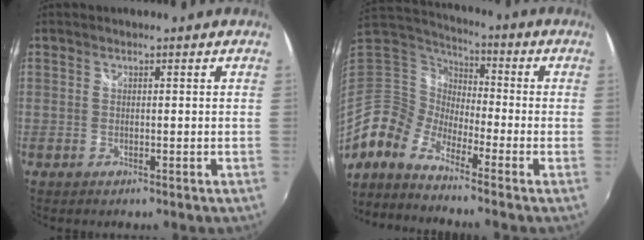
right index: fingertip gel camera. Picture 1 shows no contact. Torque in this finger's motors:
{"motor_torque": [-0.13, -0.06, -0.40, -0.17]}